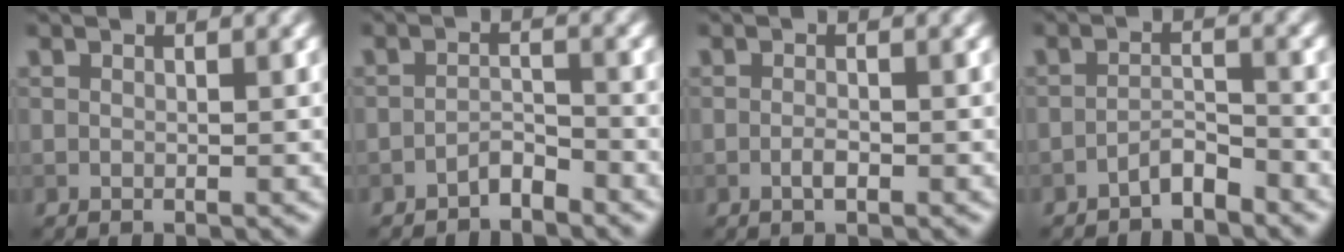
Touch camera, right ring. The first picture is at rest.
{"total": 1.7, "force": [-1.5, 0.4, 0.7], "torque": [-0.010, 0.007, -0.029]}
{"total": 1.1, "force": [-0.5, 0.3, 0.9], "torque": [-0.018, -0.001, -0.010]}
{"total": 2.0, "force": [-1.7, 0.4, 0.9], "torque": [-0.016, 0.009, -0.034]}